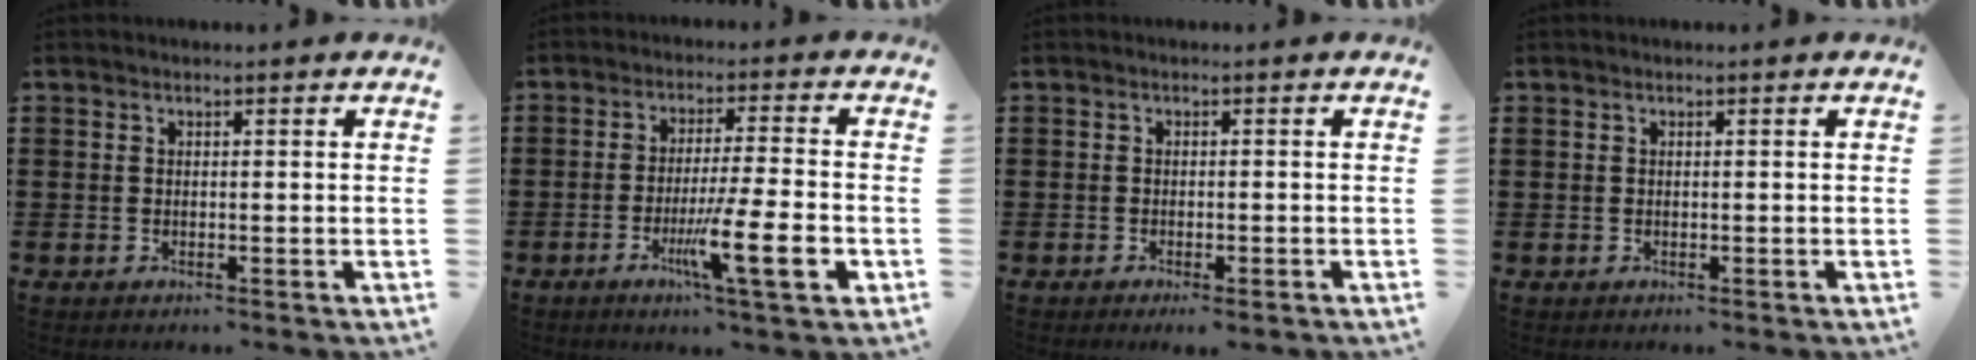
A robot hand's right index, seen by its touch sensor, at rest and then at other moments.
{"total": 11.3, "force": [-3.8, 1.1, 10.6], "torque": [-0.191, -0.010, -0.066]}
{"total": 1.0, "force": [-0.9, 0.0, 0.5], "torque": [-0.010, -0.003, -0.016]}
{"total": 0.0}